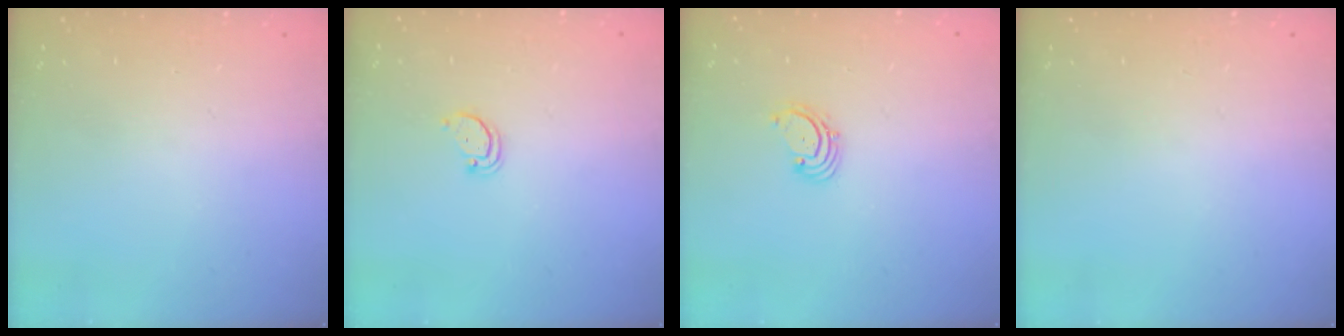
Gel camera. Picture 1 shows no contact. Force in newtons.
{"total": 2.0, "press": 2.0, "slide": 0.2}
{"total": 1.6, "press": 1.6, "slide": 0.2}
{"total": 0.0}